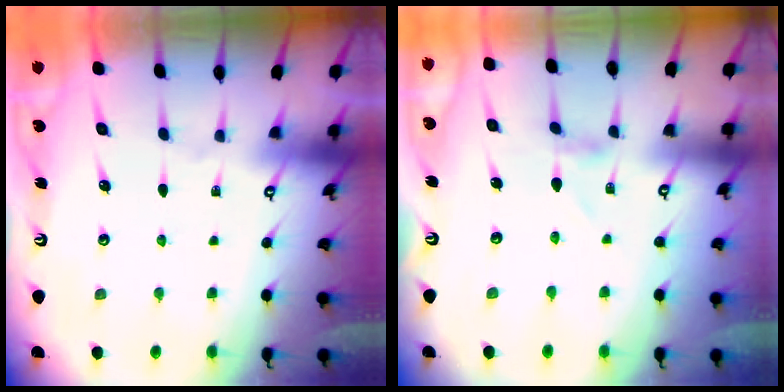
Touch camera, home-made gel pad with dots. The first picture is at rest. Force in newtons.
{"total": 1.0, "press": 1.0, "slide": 0.1}